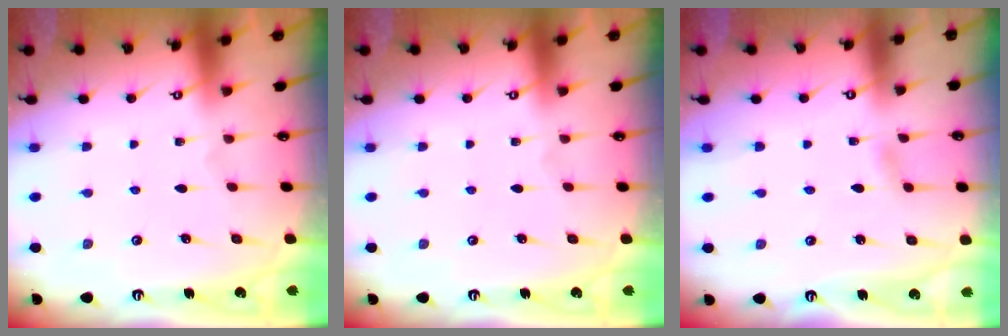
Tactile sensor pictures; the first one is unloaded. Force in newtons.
{"total": 0.0}
{"total": 2.2, "press": 2.2, "slide": 0.3}